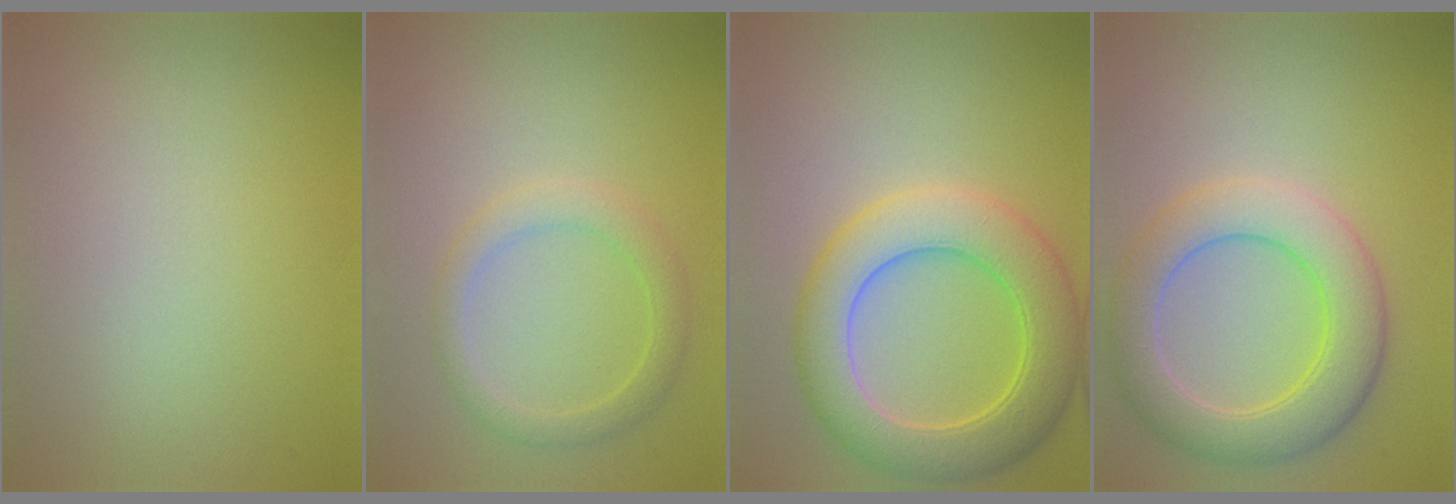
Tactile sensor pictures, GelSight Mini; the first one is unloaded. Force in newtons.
{"total": 2.7, "press": 2.7, "slide": 0.1}
{"total": 7.6, "press": 7.6, "slide": 0.3}
{"total": 6.7, "press": 6.6, "slide": 0.4}